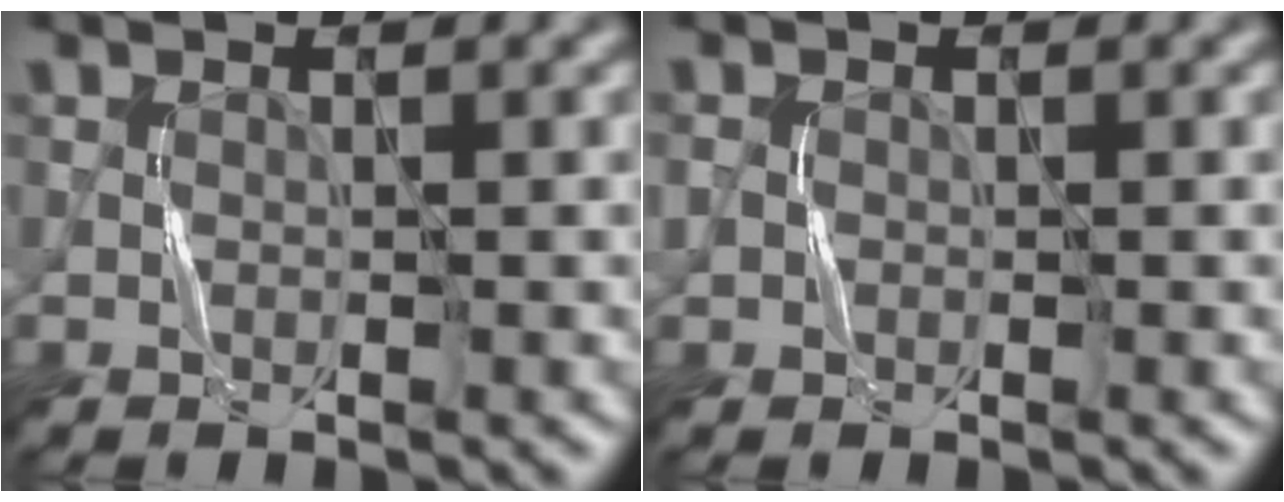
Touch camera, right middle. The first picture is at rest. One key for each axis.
{"total": 1.1, "fx": -0.1, "fy": 1.0, "fz": 0.3, "tx": -0.005, "ty": -0.002, "tz": -0.005}